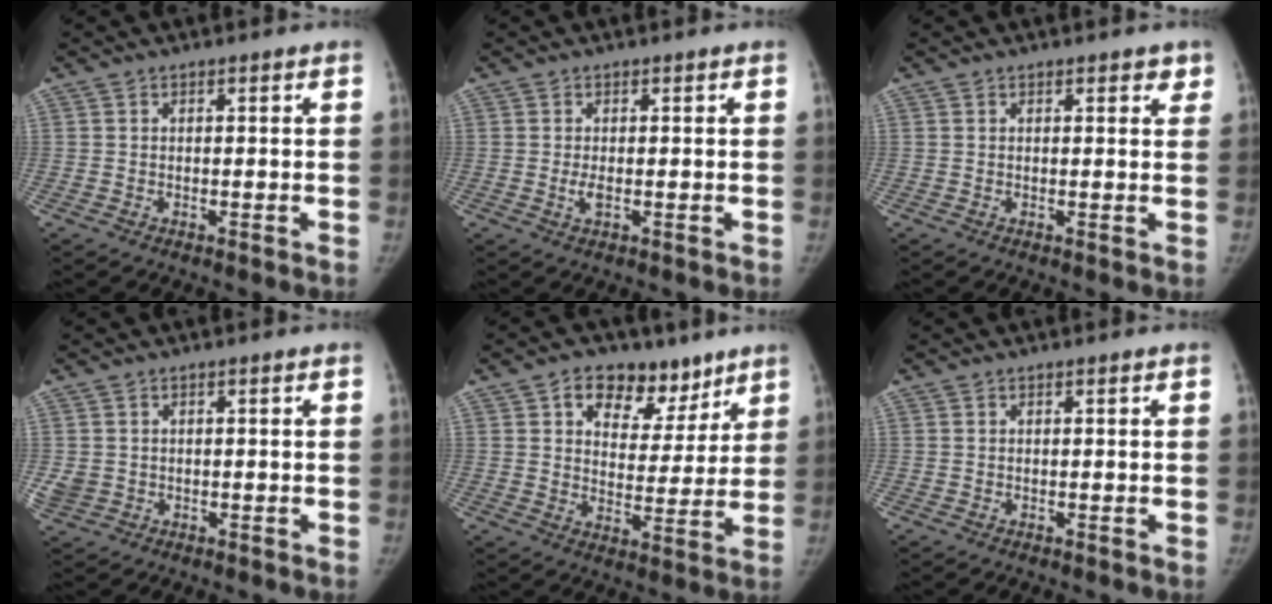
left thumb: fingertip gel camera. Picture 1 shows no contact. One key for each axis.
{"total": 1.8, "fx": -0.3, "fy": 0.7, "fz": 1.6, "tx": -0.035, "ty": -0.005, "tz": -0.005}
{"total": 2.2, "fx": 1.4, "fy": 1.0, "fz": 1.4, "tx": 0.001, "ty": -0.005, "tz": 0.013}
{"total": 2.9, "fx": -0.3, "fy": 2.6, "fz": 1.2, "tx": -0.025, "ty": 0.003, "tz": 0.001}
{"total": 12.5, "fx": 7.6, "fy": 8.1, "fz": 5.9, "tx": -0.031, "ty": -0.029, "tz": 0.114}
{"total": 0.0}